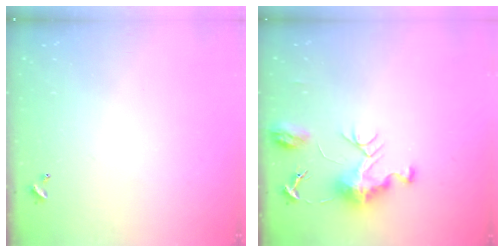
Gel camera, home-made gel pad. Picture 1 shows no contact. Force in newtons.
{"total": 9.1, "press": 9.1, "slide": 0.7}